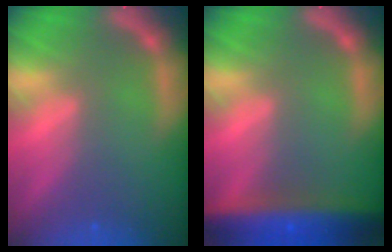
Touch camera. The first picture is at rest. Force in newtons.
{"total": 10.0}